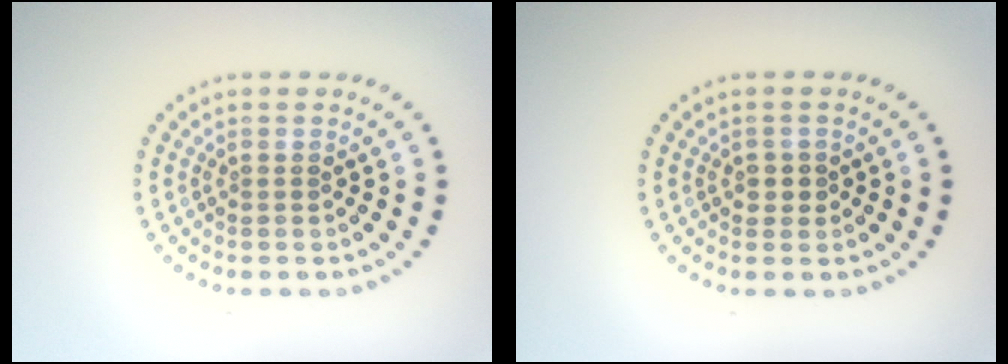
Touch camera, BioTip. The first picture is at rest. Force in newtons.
{"total": 1.2, "press": 1.0, "slide": 0.5}